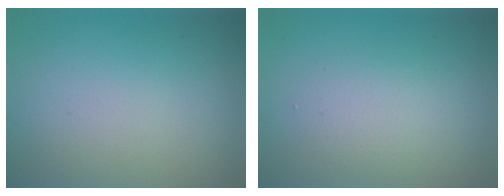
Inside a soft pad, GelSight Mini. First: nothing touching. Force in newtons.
{"total": 2.4, "press": 2.4, "slide": 0.0}